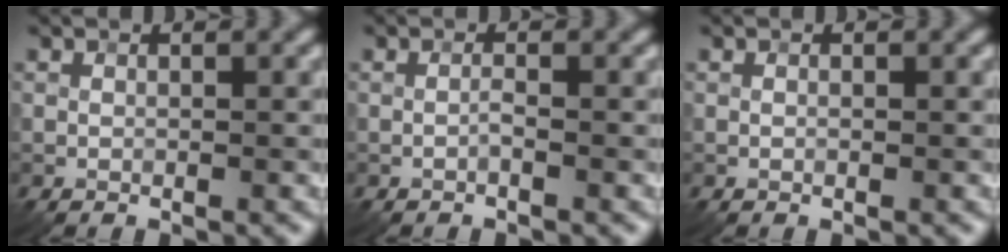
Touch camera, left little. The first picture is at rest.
{"total": 0.6, "force": [-0.4, 0.0, 0.5], "torque": [-0.011, 0.002, -0.008]}
{"total": 0.0}